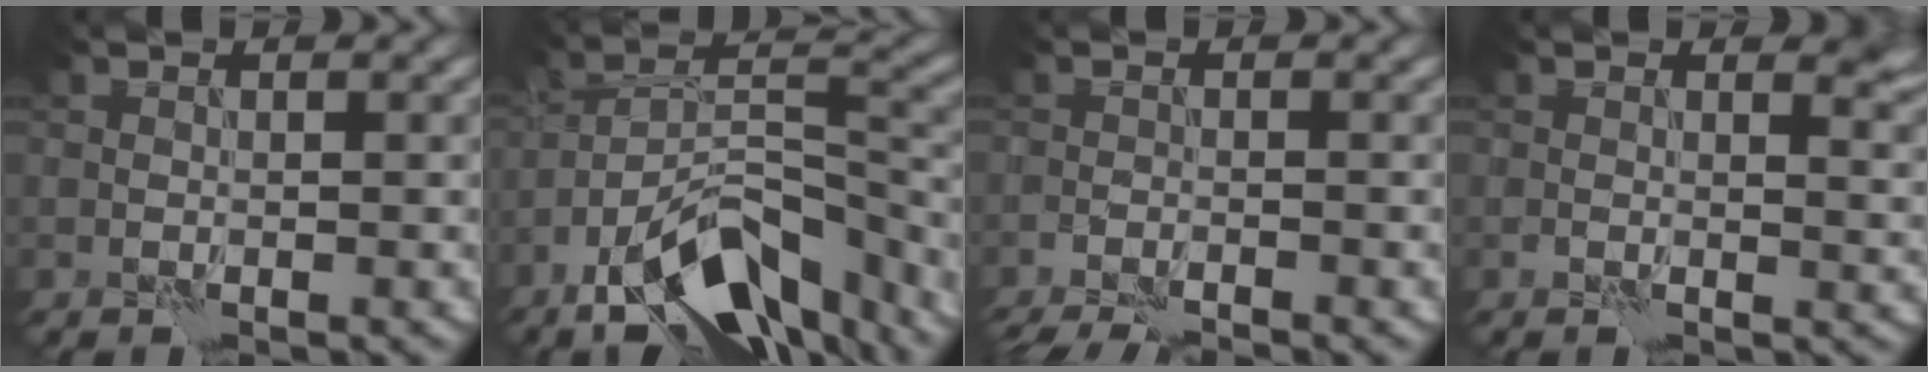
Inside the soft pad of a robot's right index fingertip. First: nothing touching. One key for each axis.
{"total": 12.7, "fx": -8.8, "fy": 4.6, "fz": 7.9, "tx": -0.135, "ty": 0.015, "tz": -0.150}
{"total": 4.6, "fx": -4.1, "fy": 0.7, "fz": 2.0, "tx": -0.036, "ty": -0.012, "tz": -0.069}
{"total": 3.2, "fx": 0.9, "fy": 1.8, "fz": 2.4, "tx": -0.027, "ty": -0.008, "tz": 0.012}